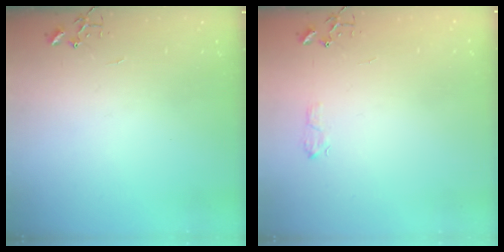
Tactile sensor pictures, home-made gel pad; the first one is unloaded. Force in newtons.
{"total": 5.5, "press": 5.5, "slide": 0.8}